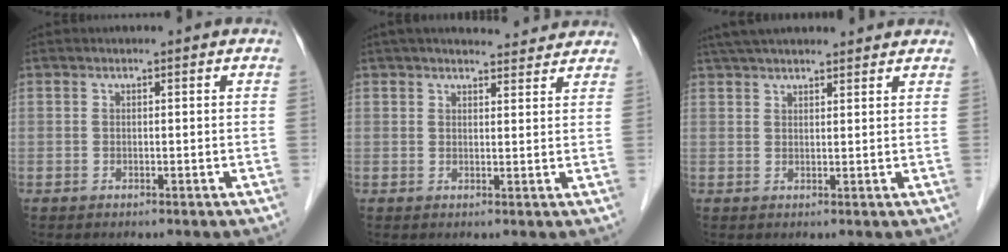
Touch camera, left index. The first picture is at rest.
{"total": 10.7, "force": [9.9, 2.1, 3.5], "torque": [-0.042, 0.021, 0.123]}
{"total": 11.9, "force": [10.5, 2.6, 5.0], "torque": [-0.074, 0.048, 0.152]}